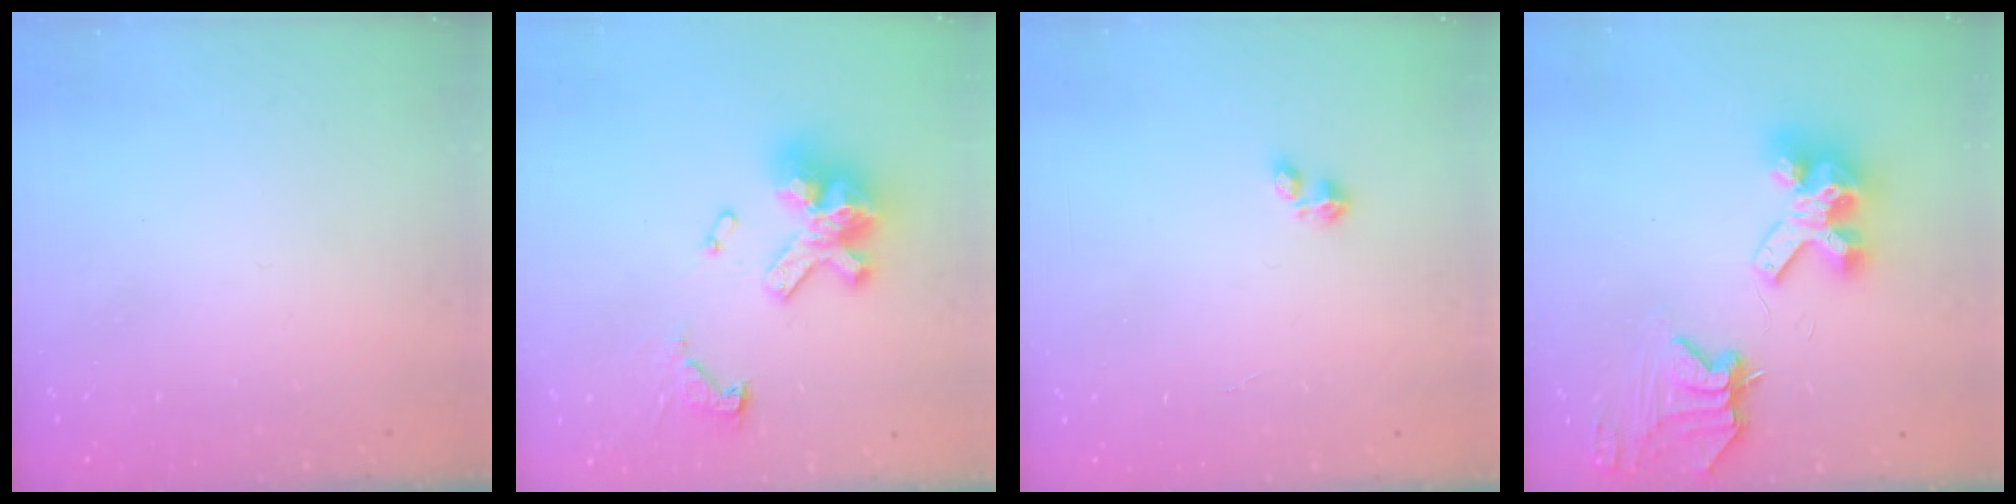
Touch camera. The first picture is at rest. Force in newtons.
{"total": 15.0, "press": 15.0, "slide": 0.8}
{"total": 2.4, "press": 2.4, "slide": 0.3}
{"total": 11.6, "press": 11.5, "slide": 0.9}